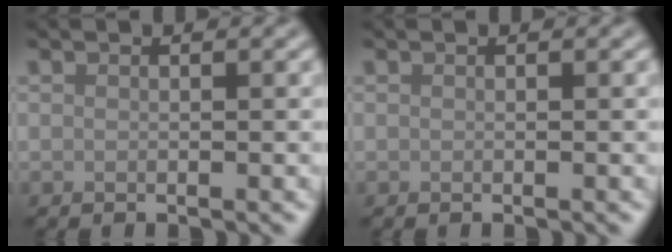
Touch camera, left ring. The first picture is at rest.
{"total": 0.0}